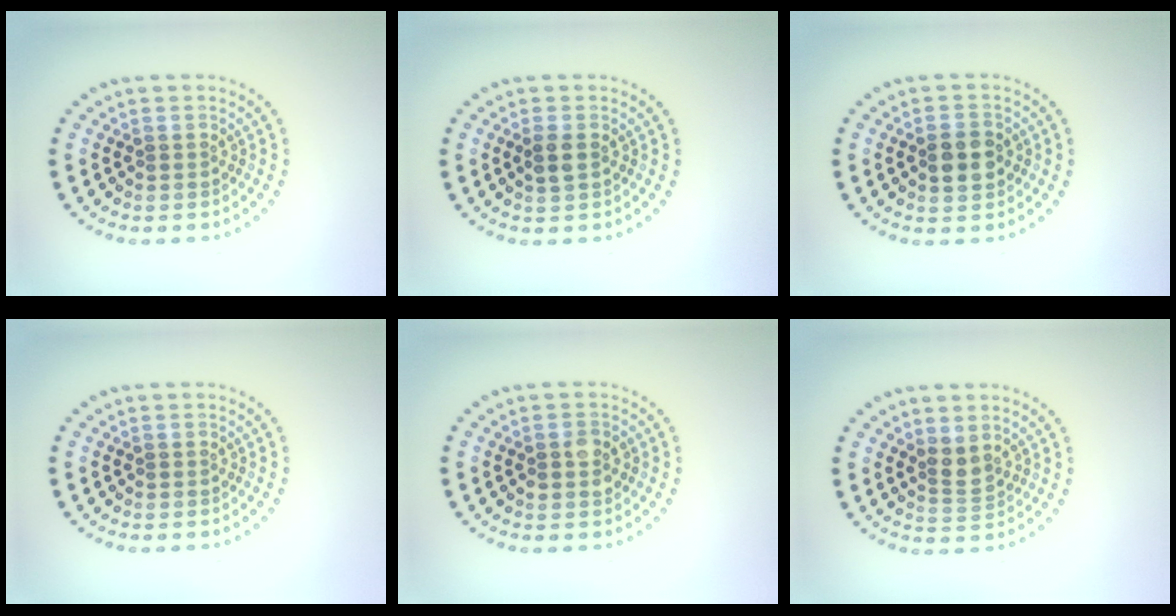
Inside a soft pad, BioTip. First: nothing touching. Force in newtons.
{"total": 1.4, "press": 1.4, "slide": 0.1}
{"total": 3.3, "press": 3.3, "slide": 0.3}
{"total": 0.0}
{"total": 2.1, "press": 2.1, "slide": 0.0}
{"total": 1.8, "press": 1.5, "slide": 1.1}